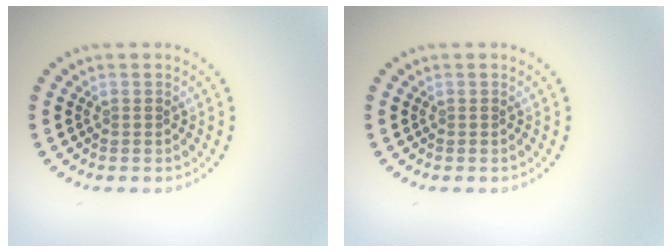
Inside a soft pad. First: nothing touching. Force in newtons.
{"total": 0.0}